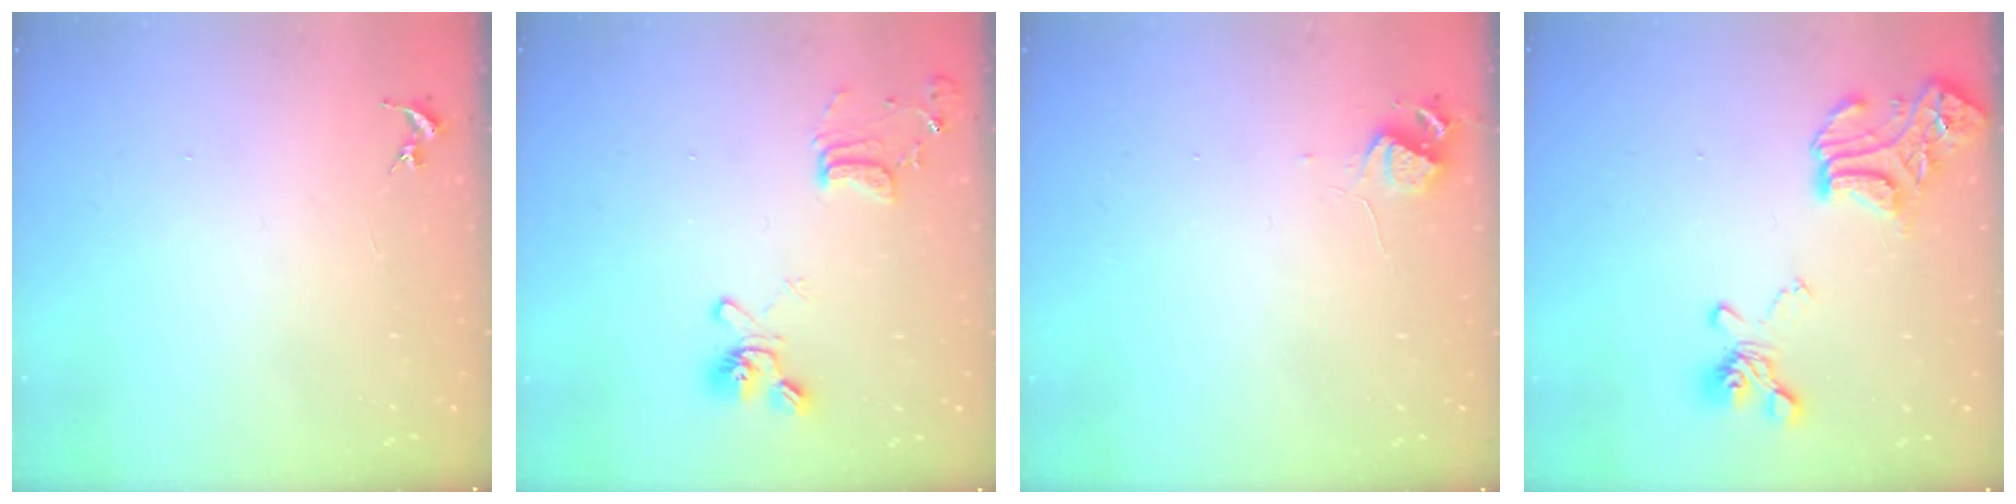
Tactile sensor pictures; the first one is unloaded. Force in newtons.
{"total": 13.4, "press": 13.2, "slide": 2.2}
{"total": 5.9, "press": 5.9, "slide": 0.8}
{"total": 17.9, "press": 17.8, "slide": 1.8}